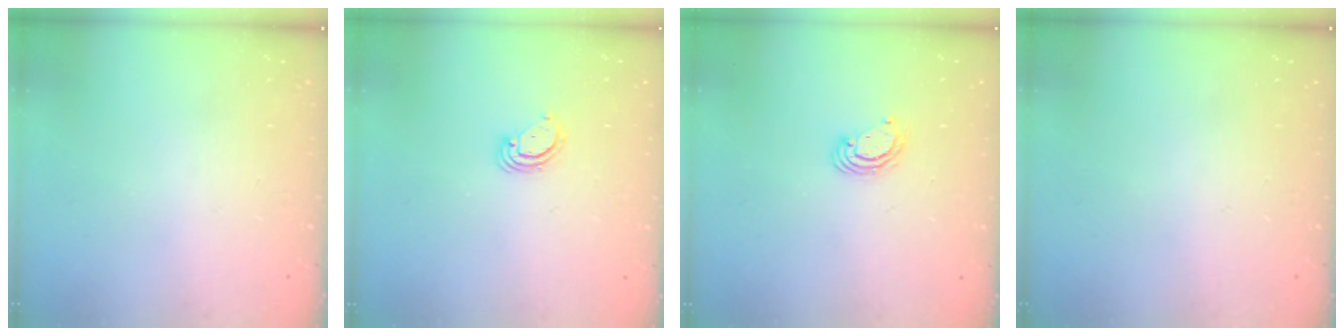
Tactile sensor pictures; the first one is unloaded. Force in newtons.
{"total": 2.9, "press": 2.9, "slide": 0.2}
{"total": 3.8, "press": 3.8, "slide": 0.2}
{"total": 0.0}